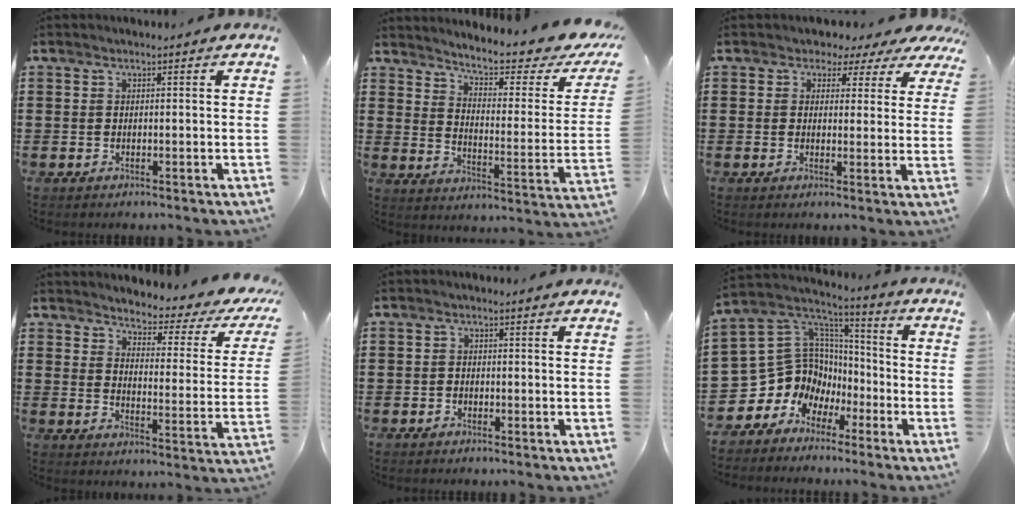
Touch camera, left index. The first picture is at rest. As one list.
[{"total": 5.9, "force": [5.1, 0.2, 3.0], "torque": [-0.074, -0.040, 0.079]}, {"total": 2.4, "force": [1.4, 1.9, 0.5], "torque": [-0.017, -0.003, 0.018]}, {"total": 3.2, "force": [2.9, 0.8, 1.0], "torque": [-0.034, -0.028, 0.040]}, {"total": 1.1, "force": [-0.9, 0.6, 0.0], "torque": [-0.003, 0.002, -0.020]}, {"total": 8.6, "force": [-2.4, 8.2, 1.0], "torque": [-0.069, -0.013, -0.043]}]